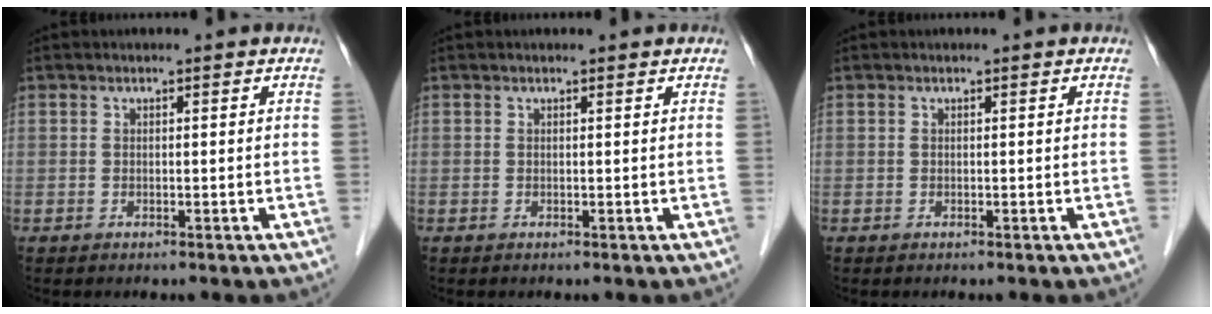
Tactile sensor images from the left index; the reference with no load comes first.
{"total": 0.5, "force": [0.5, 0.1, 0.1], "torque": [-0.005, 0.002, 0.006]}
{"total": 0.0}